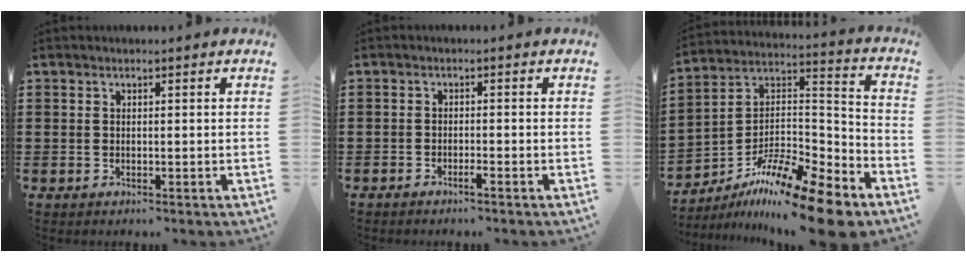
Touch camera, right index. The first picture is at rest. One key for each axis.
{"total": 1.2, "fx": -1.1, "fy": 0.0, "fz": 0.5, "tx": -0.009, "ty": 0.000, "tz": -0.022}
{"total": 13.2, "fx": -10.5, "fy": 2.6, "fz": 7.7, "tx": -0.134, "ty": 0.027, "tz": -0.197}